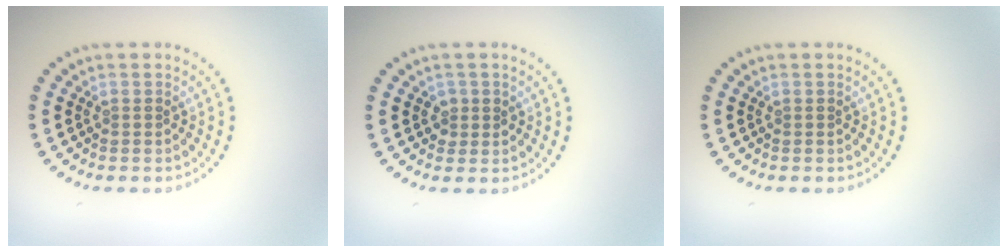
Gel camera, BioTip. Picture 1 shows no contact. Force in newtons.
{"total": 1.2, "press": 1.1, "slide": 0.4}
{"total": 0.0}